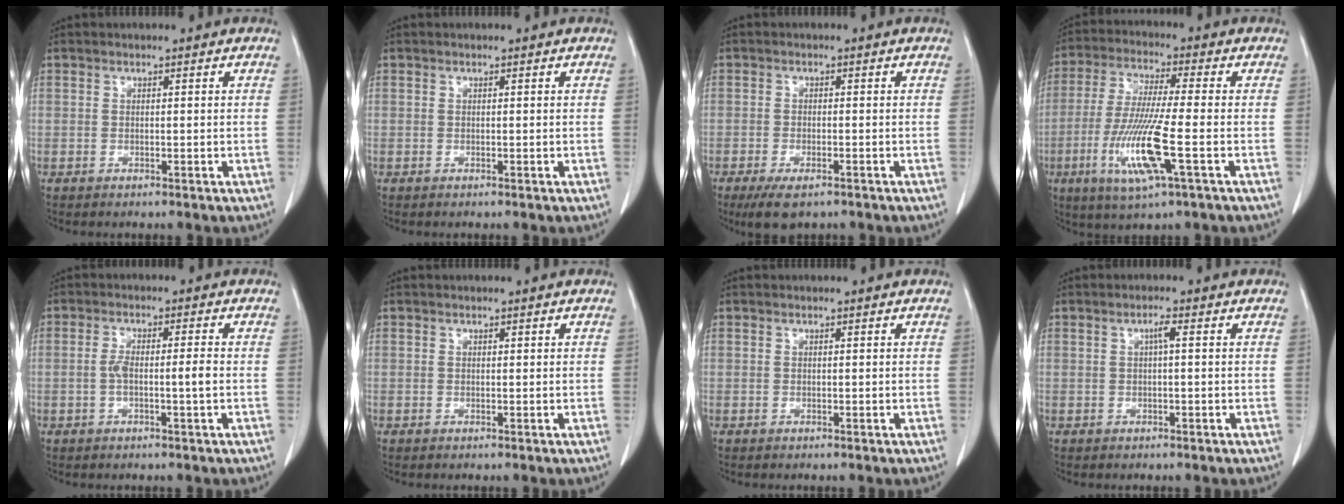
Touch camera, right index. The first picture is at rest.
{"total": 0.0}
{"total": 5.1, "force": [-3.6, 1.7, 3.3], "torque": [-0.059, -0.010, -0.058]}
{"total": 12.3, "force": [-3.8, 0.3, 11.7], "torque": [-0.244, -0.023, -0.075]}
{"total": 4.0, "force": [-0.7, 0.4, 3.9], "torque": [-0.080, 0.007, -0.010]}
{"total": 0.0}
{"total": 0.0}
{"total": 1.4, "force": [0.3, 0.1, 1.4], "torque": [-0.028, 0.003, 0.003]}